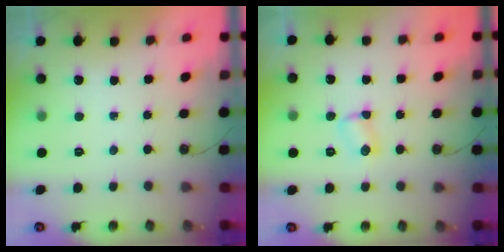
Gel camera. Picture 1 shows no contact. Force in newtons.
{"total": 2.9, "press": 2.9, "slide": 0.5}